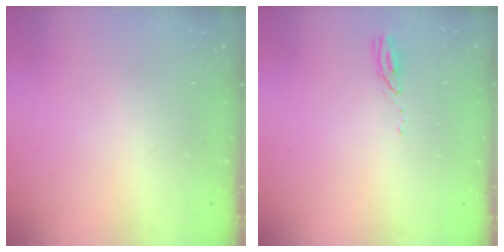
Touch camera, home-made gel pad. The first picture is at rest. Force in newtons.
{"total": 3.4, "press": 3.3, "slide": 0.3}